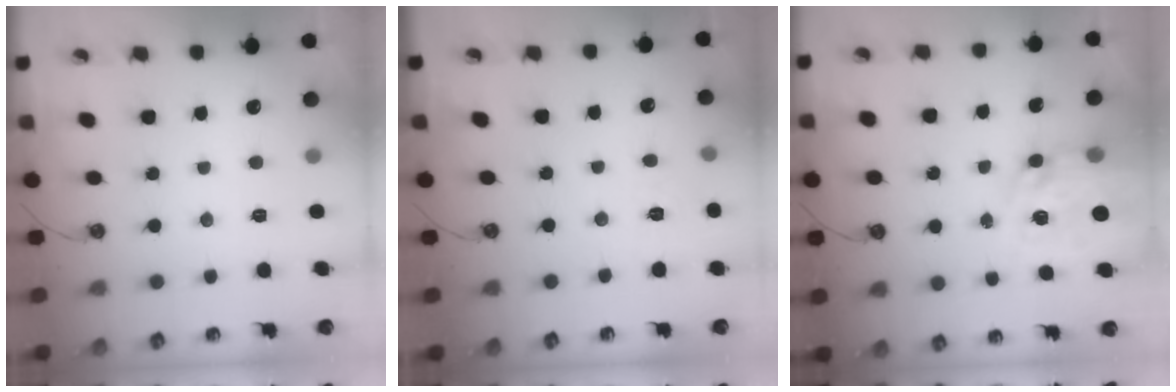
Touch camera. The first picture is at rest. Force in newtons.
{"total": 3.9, "press": 3.9, "slide": 0.6}
{"total": 11.9, "press": 11.8, "slide": 1.0}